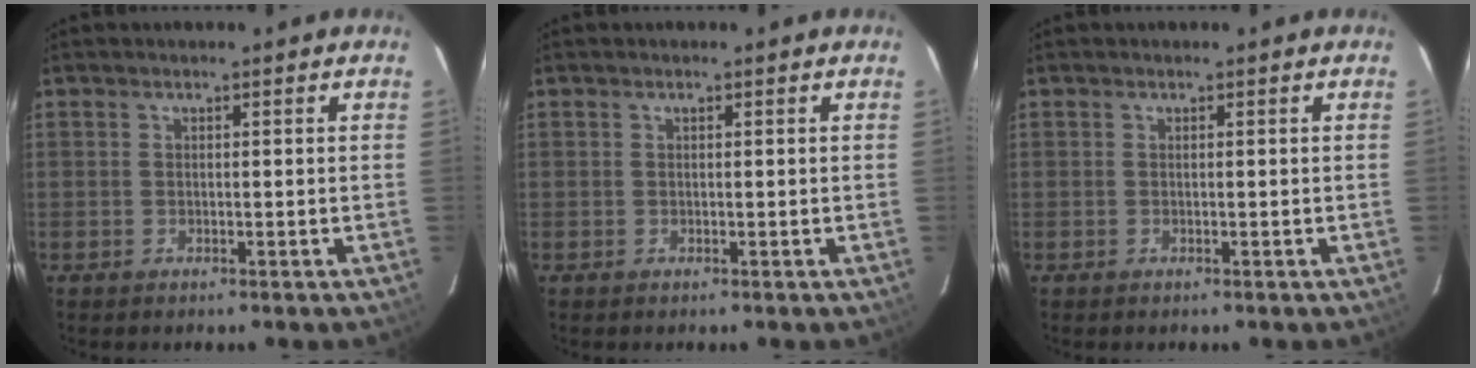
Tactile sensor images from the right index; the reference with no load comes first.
{"total": 0.0}
{"total": 0.0}